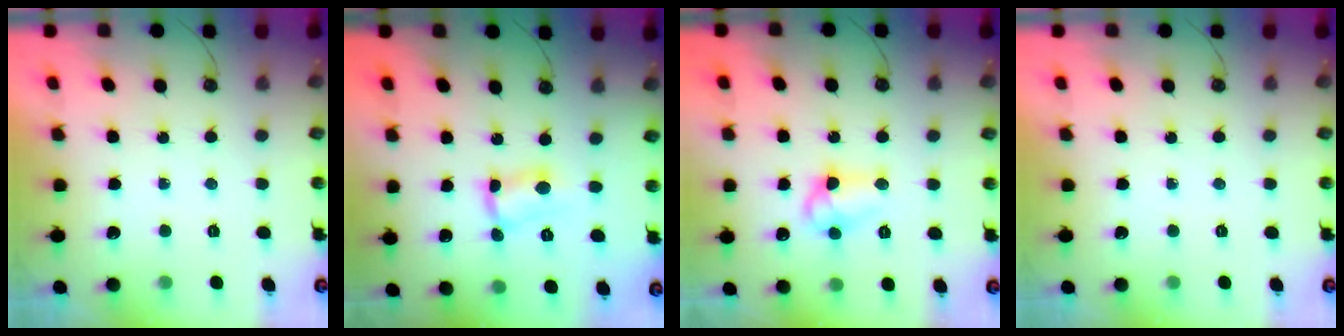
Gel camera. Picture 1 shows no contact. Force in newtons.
{"total": 2.9, "press": 2.9, "slide": 0.4}
{"total": 10.0, "press": 9.9, "slide": 1.0}
{"total": 0.0}